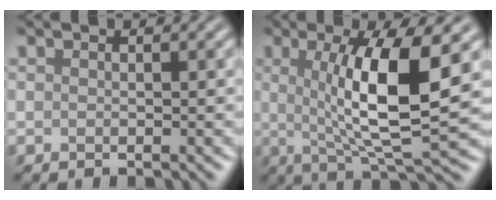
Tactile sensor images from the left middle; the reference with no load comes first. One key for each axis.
{"total": 9.1, "fx": 1.3, "fy": 2.0, "fz": 8.7, "tx": -0.129, "ty": -0.011, "tz": 0.026}